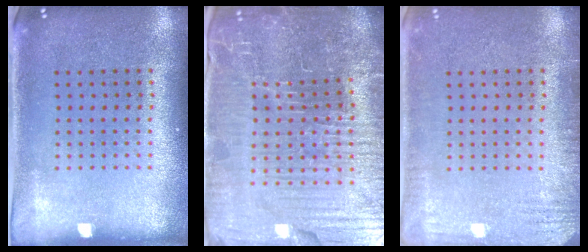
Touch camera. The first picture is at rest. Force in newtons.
{"total": 7.2, "press": 6.3, "slide": 3.4}
{"total": 2.3, "press": 2.2, "slide": 0.4}